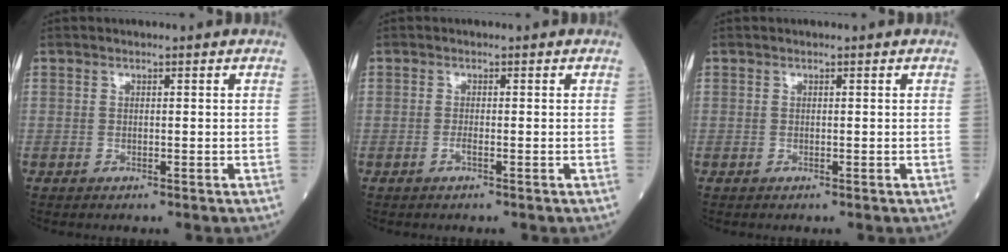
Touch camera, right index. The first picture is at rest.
{"total": 0.7, "force": [-0.4, -0.1, 0.6], "torque": [-0.015, -0.001, -0.009]}
{"total": 0.0}